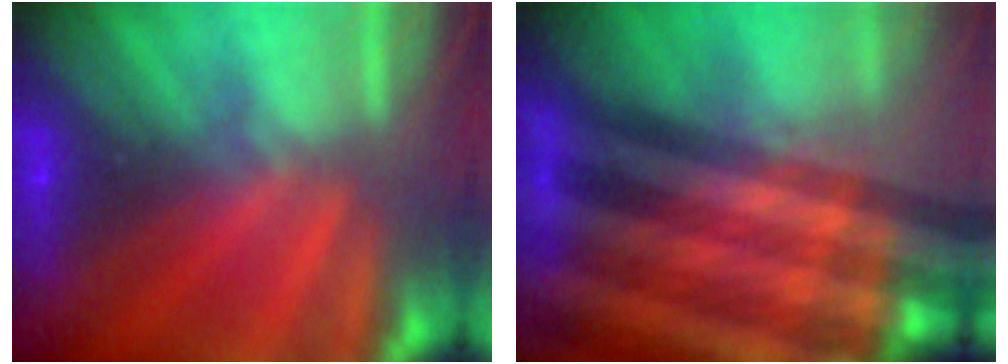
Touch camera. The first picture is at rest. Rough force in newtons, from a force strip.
{"total": 5.6}